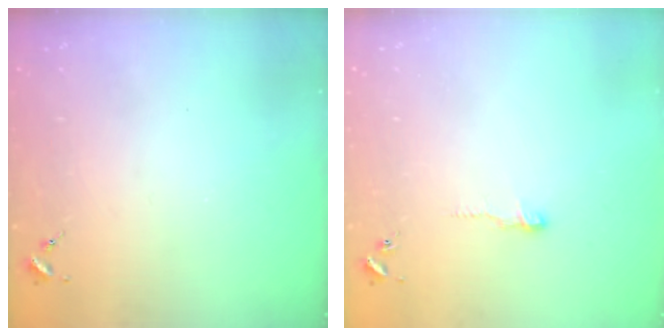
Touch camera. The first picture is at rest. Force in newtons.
{"total": 4.0, "press": 4.0, "slide": 0.4}